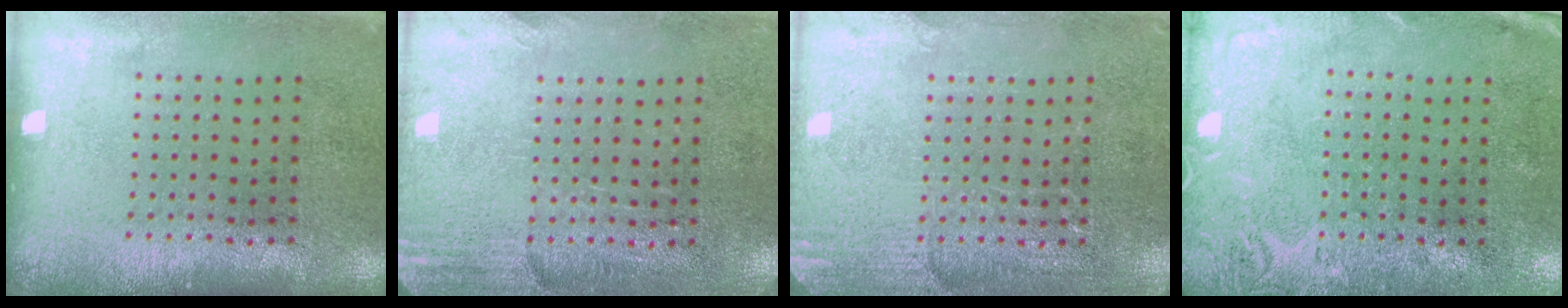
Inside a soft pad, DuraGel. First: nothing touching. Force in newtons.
{"total": 2.7, "press": 2.4, "slide": 1.4}
{"total": 2.9, "press": 2.8, "slide": 0.8}
{"total": 2.6, "press": 2.1, "slide": 1.6}